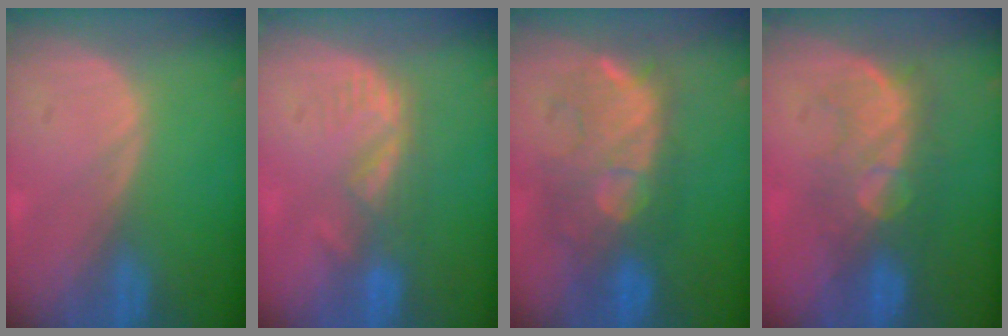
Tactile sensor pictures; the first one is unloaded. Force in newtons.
{"total": 4.3, "press": 4.0, "slide": 1.7}
{"total": 9.4, "press": 9.2, "slide": 1.9}
{"total": 8.0, "press": 7.8, "slide": 1.6}